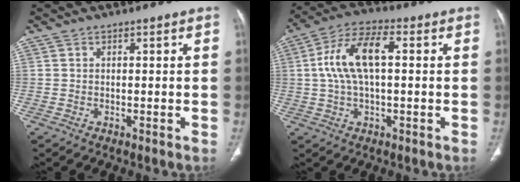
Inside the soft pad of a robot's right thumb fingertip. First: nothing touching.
{"total": 11.7, "force": [1.5, 5.4, 10.2], "torque": [-0.209, 0.030, 0.023]}